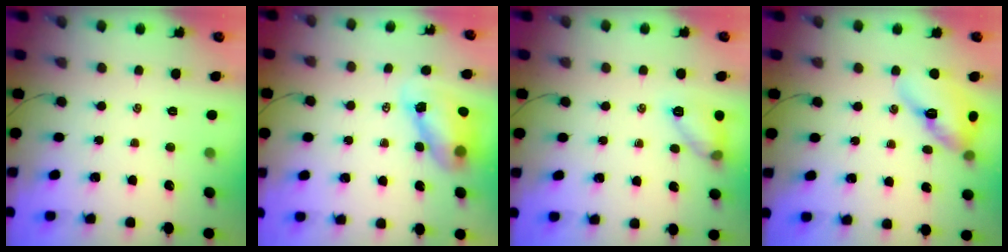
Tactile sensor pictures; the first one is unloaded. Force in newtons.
{"total": 8.4, "press": 8.2, "slide": 1.9}
{"total": 9.7, "press": 9.6, "slide": 1.4}
{"total": 14.6, "press": 14.4, "slide": 2.5}